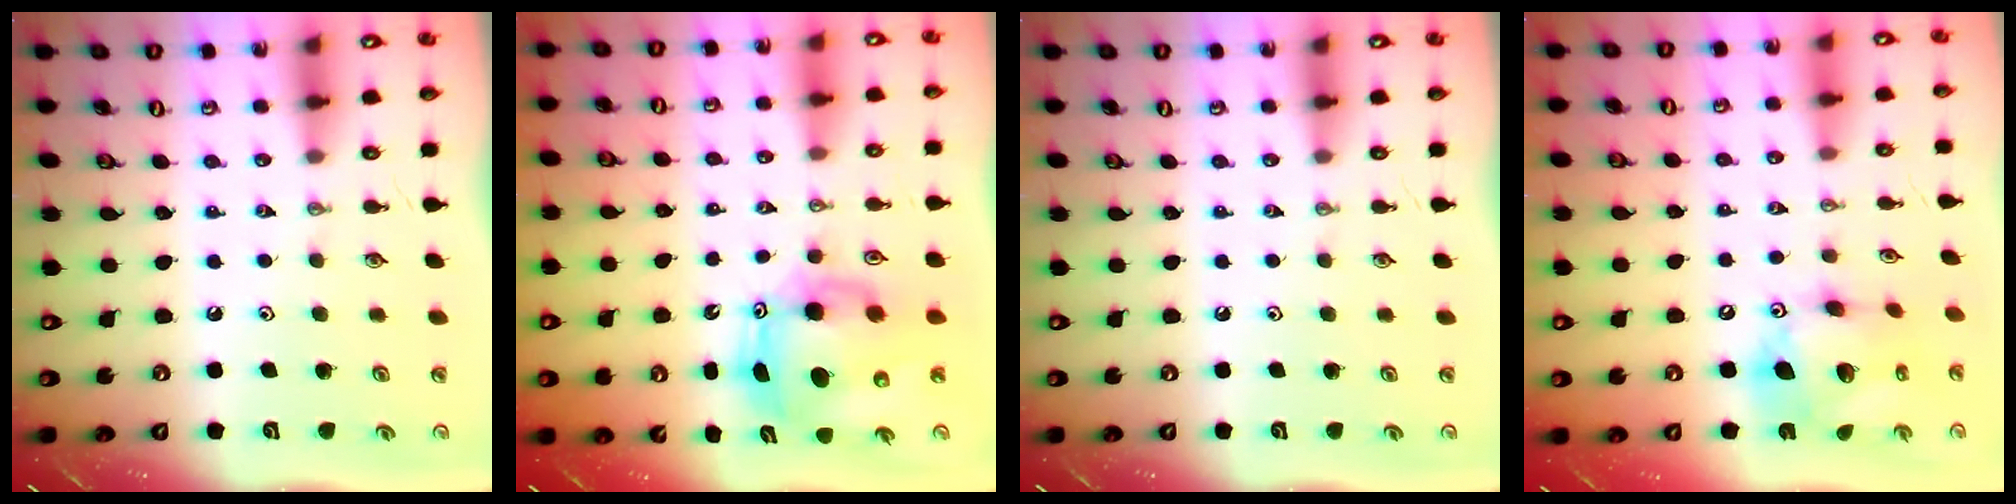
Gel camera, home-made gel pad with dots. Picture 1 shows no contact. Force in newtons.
{"total": 9.5, "press": 9.2, "slide": 2.1}
{"total": 0.0}
{"total": 15.1, "press": 15.0, "slide": 1.6}